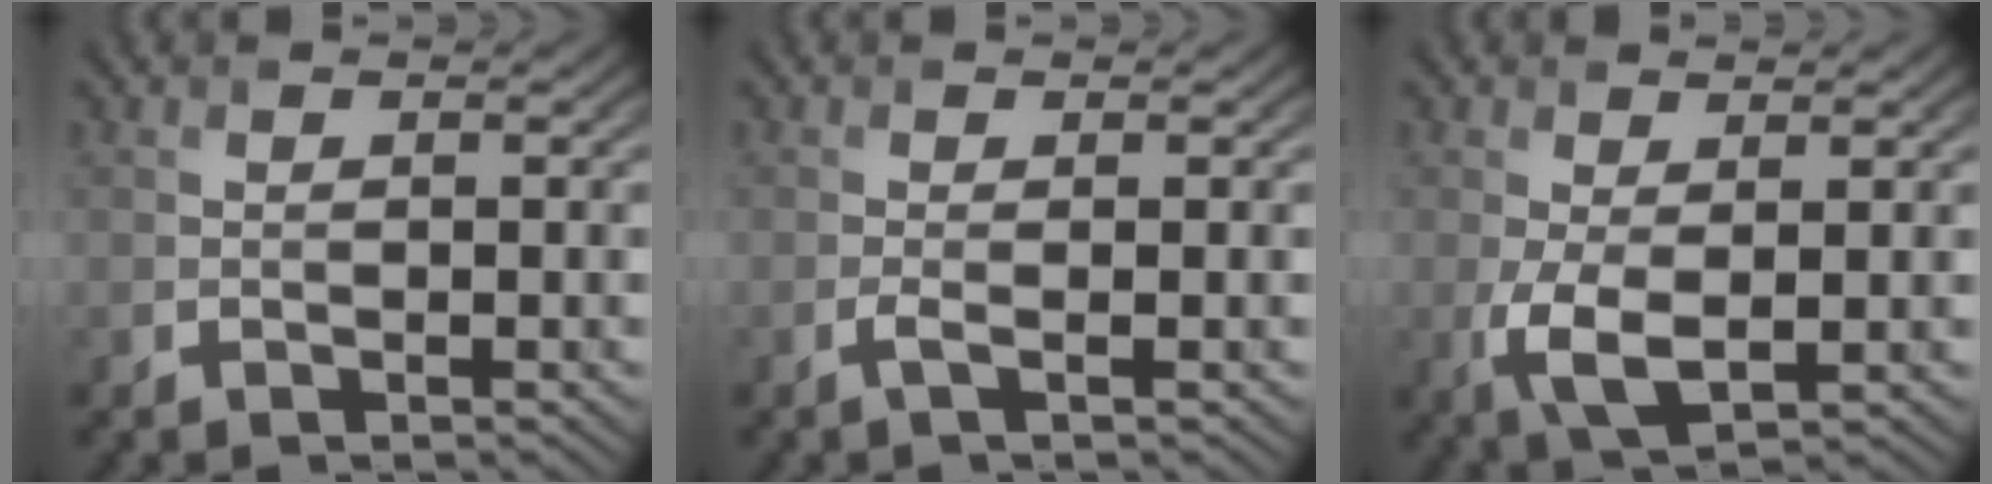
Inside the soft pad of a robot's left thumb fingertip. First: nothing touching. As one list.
[{"total": 1.2, "force": [-0.3, 0.1, 1.1], "torque": [-0.027, -0.002, -0.010]}, {"total": 4.2, "force": [-0.1, 1.9, 3.8], "torque": [-0.097, -0.010, 0.002]}]